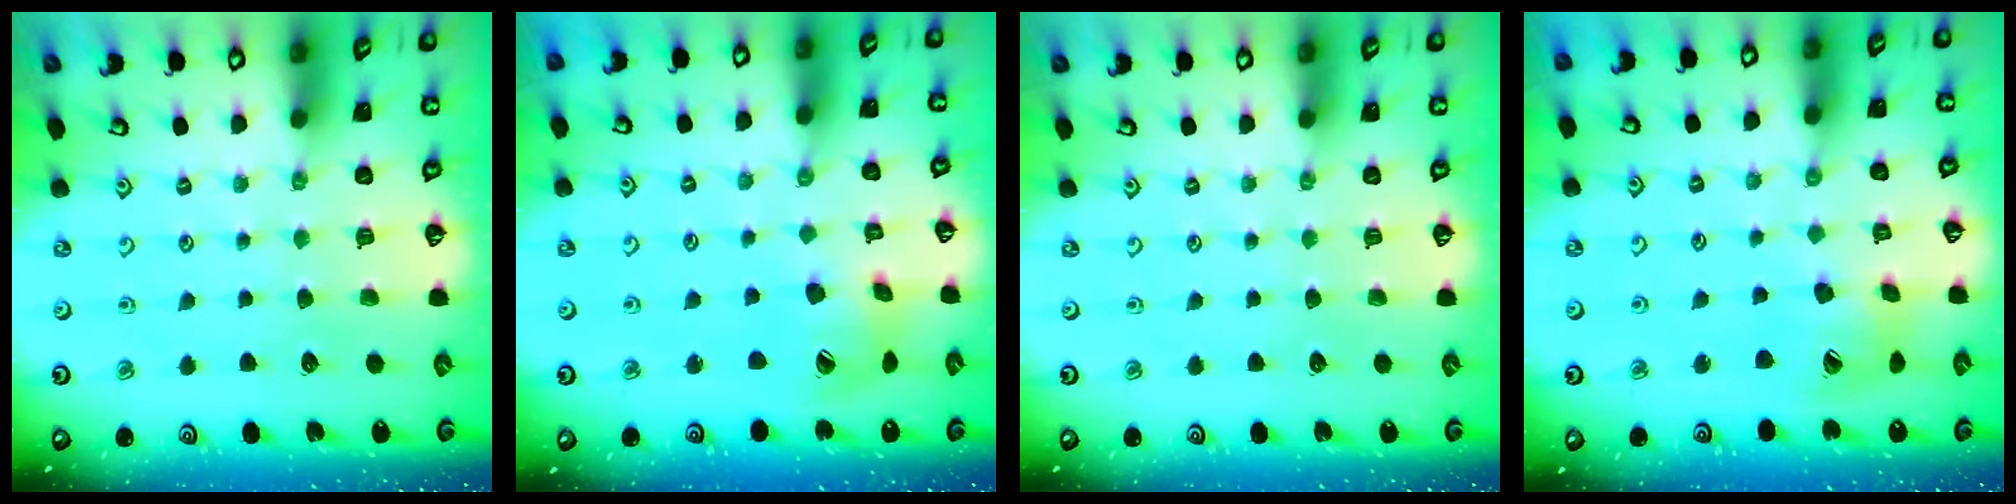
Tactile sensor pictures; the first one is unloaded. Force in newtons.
{"total": 11.5, "press": 11.4, "slide": 1.3}
{"total": 0.0}
{"total": 14.5, "press": 14.4, "slide": 1.9}